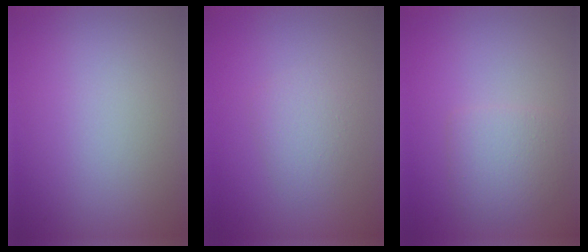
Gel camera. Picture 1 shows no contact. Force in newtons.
{"total": 1.9, "press": 1.9, "slide": 0.0}
{"total": 2.8, "press": 2.8, "slide": 0.1}